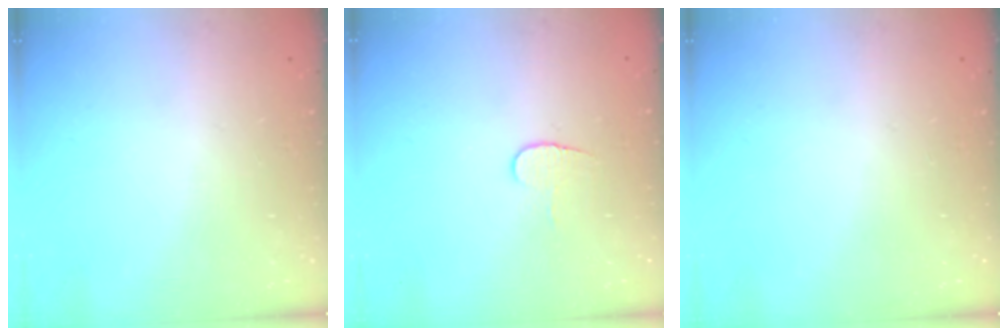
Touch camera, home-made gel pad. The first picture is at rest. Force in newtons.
{"total": 5.3, "press": 5.3, "slide": 0.5}
{"total": 0.0}